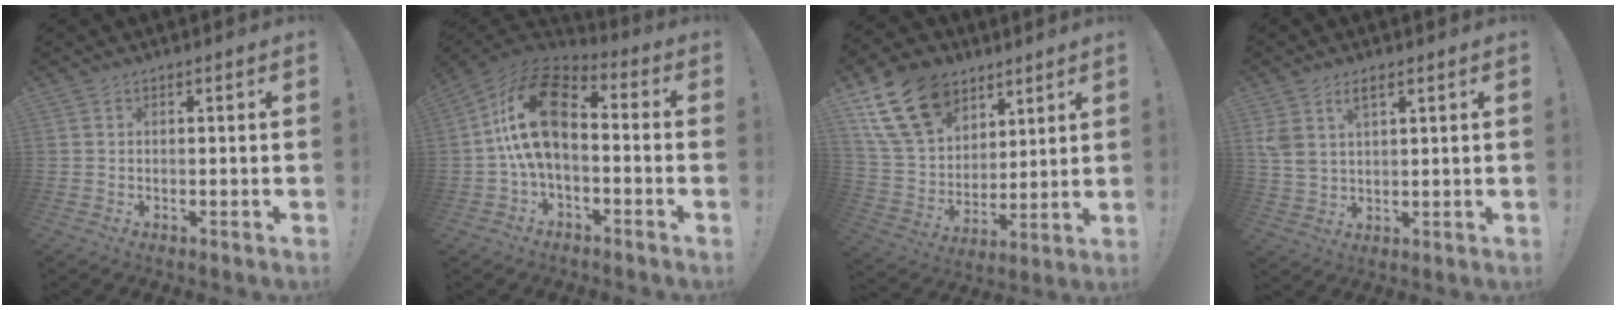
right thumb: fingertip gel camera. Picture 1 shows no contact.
{"total": 17.8, "force": [1.6, 10.4, 14.4], "torque": [-0.270, 0.013, 0.035]}
{"total": 19.5, "force": [10.3, 13.8, 9.1], "torque": [-0.156, -0.043, 0.207]}
{"total": 6.3, "force": [3.6, 3.5, 3.8], "torque": [-0.078, -0.011, 0.066]}